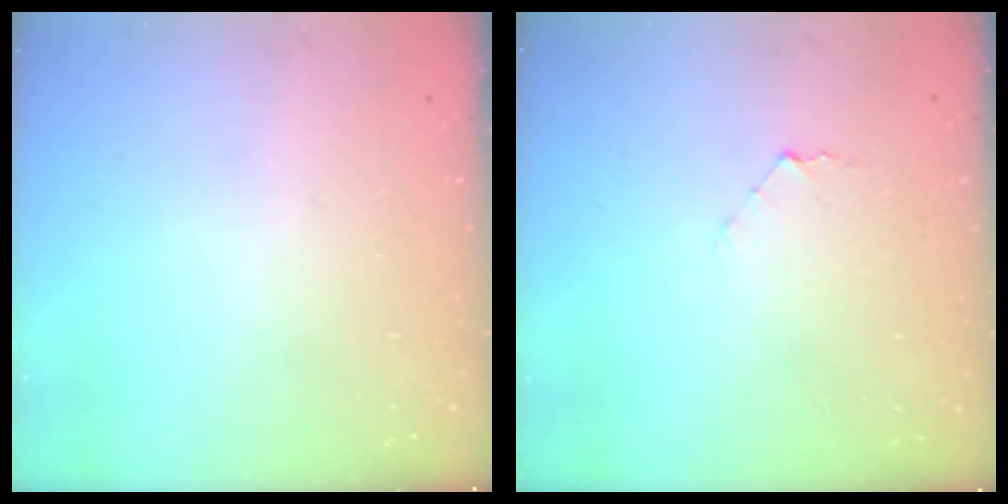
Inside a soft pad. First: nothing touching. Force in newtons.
{"total": 3.8, "press": 3.8, "slide": 0.4}